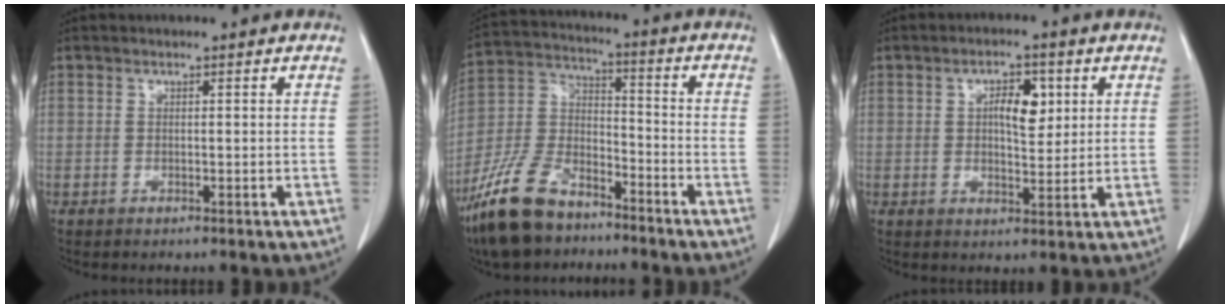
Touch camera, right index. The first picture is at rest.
{"total": 13.6, "force": [-9.9, 5.9, 7.2], "torque": [-0.169, -0.002, -0.193]}
{"total": 5.5, "force": [1.6, 2.3, 4.7], "torque": [-0.076, 0.005, 0.027]}